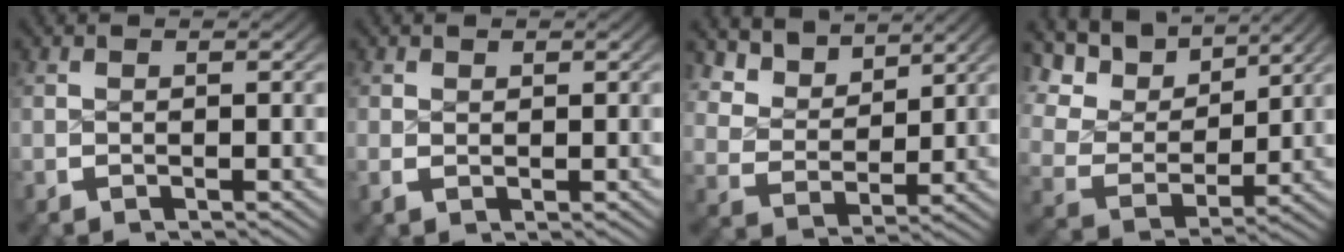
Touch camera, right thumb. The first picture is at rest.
{"total": 0.9, "force": [0.5, 0.6, 0.4], "torque": [-0.003, -0.006, 0.013]}
{"total": 5.0, "force": [3.3, 2.8, 2.6], "torque": [-0.055, -0.009, 0.065]}
{"total": 8.1, "force": [3.5, 5.1, 5.2], "torque": [-0.099, 0.000, 0.057]}